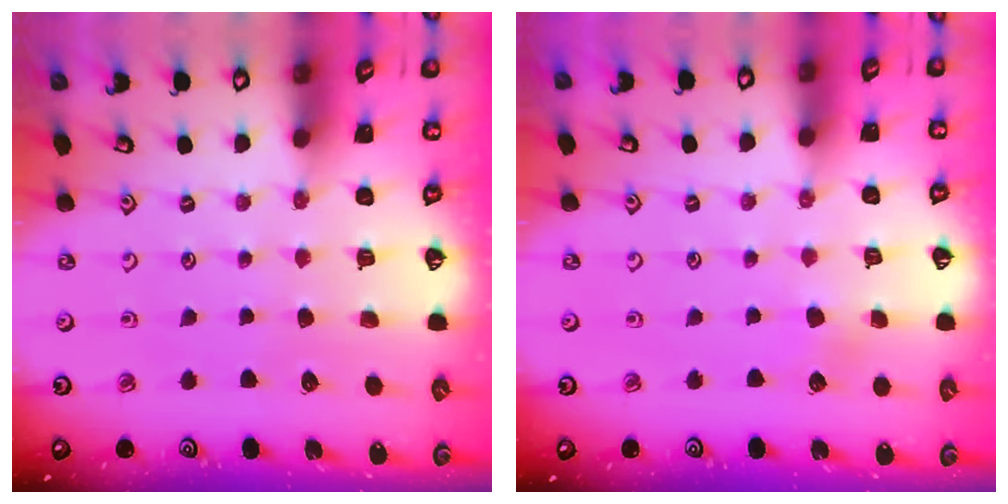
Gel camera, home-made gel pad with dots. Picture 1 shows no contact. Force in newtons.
{"total": 2.9, "press": 2.8, "slide": 0.3}